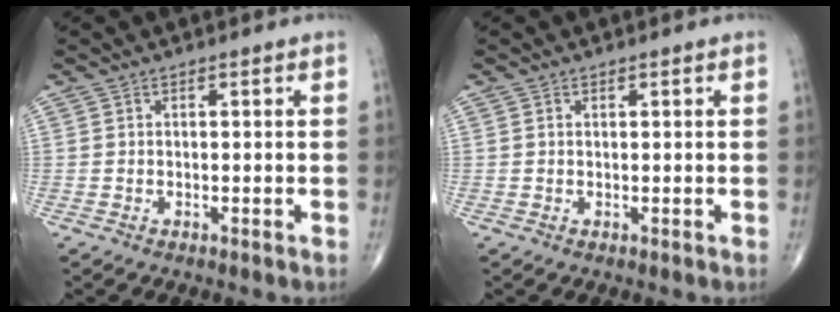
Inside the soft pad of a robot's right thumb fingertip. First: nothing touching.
{"total": 0.0}